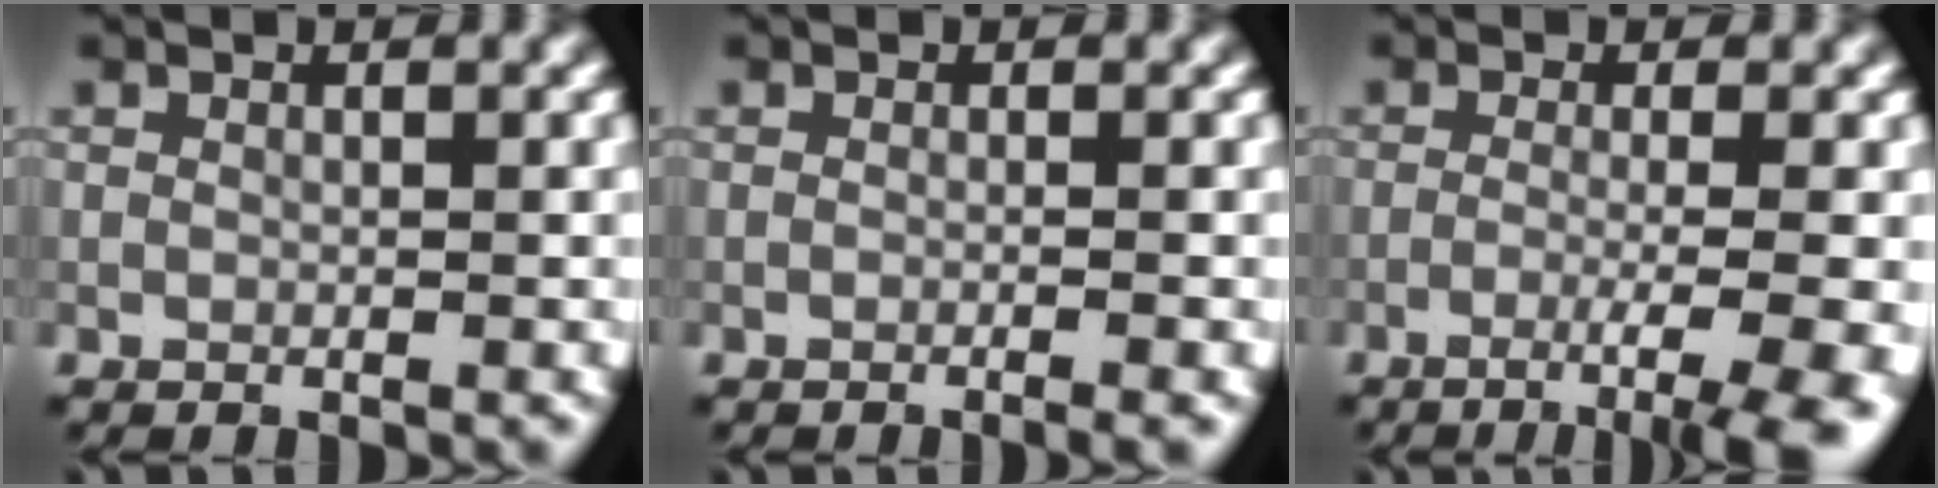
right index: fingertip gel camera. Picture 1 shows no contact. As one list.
[{"total": 1.5, "force": [-0.4, 0.4, 1.4], "torque": [-0.012, -0.004, -0.015]}, {"total": 5.9, "force": [-2.6, 1.3, 5.1], "torque": [-0.069, -0.001, -0.045]}]